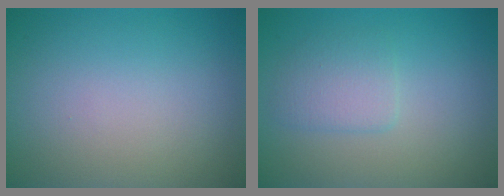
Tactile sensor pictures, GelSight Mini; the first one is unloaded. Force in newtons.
{"total": 2.1, "press": 2.1, "slide": 0.0}